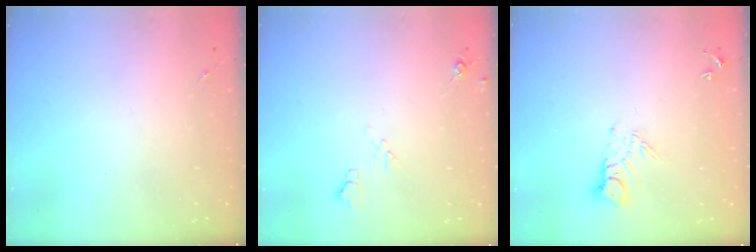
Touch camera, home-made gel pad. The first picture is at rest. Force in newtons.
{"total": 6.2, "press": 6.2, "slide": 1.0}
{"total": 6.7, "press": 6.7, "slide": 0.6}